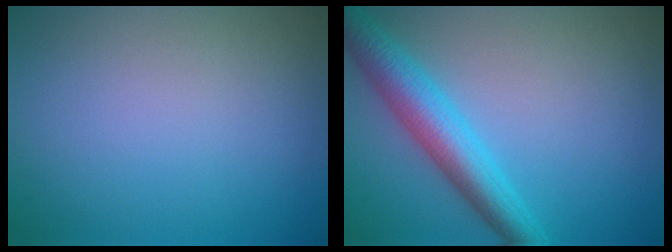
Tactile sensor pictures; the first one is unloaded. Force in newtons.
{"total": 5.2, "press": 5.2, "slide": 0.1}